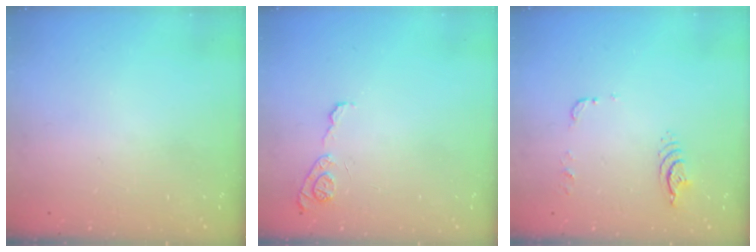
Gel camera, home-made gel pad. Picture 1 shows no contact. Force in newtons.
{"total": 7.6, "press": 7.5, "slide": 0.8}
{"total": 6.7, "press": 6.7, "slide": 0.5}